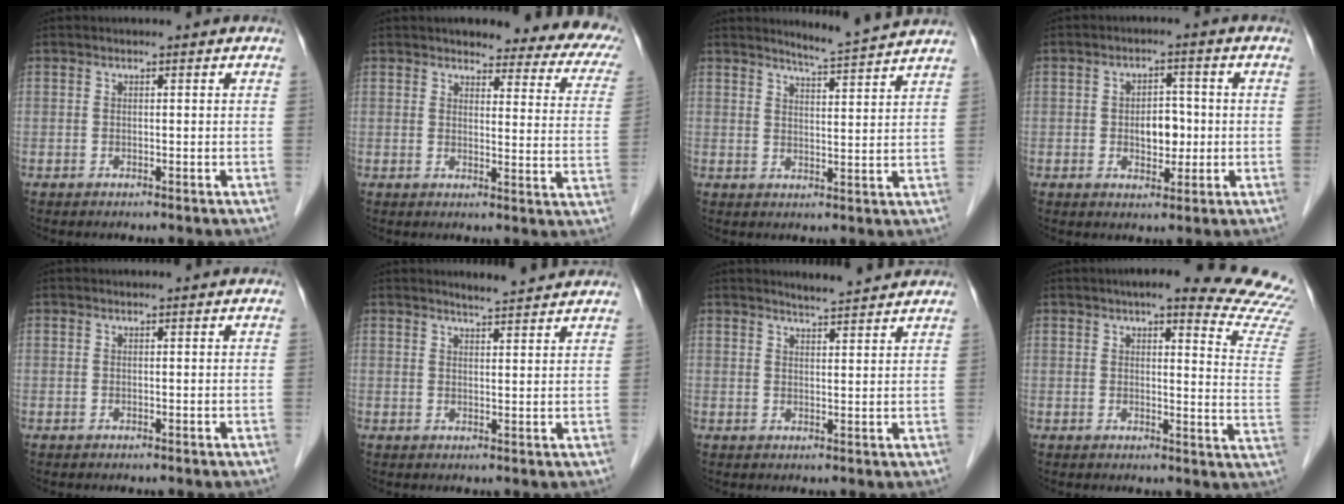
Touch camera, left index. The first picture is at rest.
{"total": 14.8, "force": [12.4, 4.1, 7.0], "torque": [-0.043, -0.025, 0.112]}
{"total": 6.6, "force": [6.3, -1.4, 1.4], "torque": [-0.034, -0.011, 0.087]}
{"total": 4.7, "force": [-0.5, 2.9, 3.6], "torque": [-0.050, 0.005, -0.004]}
{"total": 0.5, "force": [0.5, 0.1, 0.0], "torque": [0.002, 0.006, 0.010]}
{"total": 4.8, "force": [4.6, 0.1, 1.4], "torque": [-0.025, 0.004, 0.061]}
{"total": 4.9, "force": [4.7, 0.0, 1.3], "torque": [-0.026, 0.004, 0.065]}
{"total": 18.4, "force": [16.7, 1.5, 7.6], "torque": [-0.072, -0.074, 0.167]}